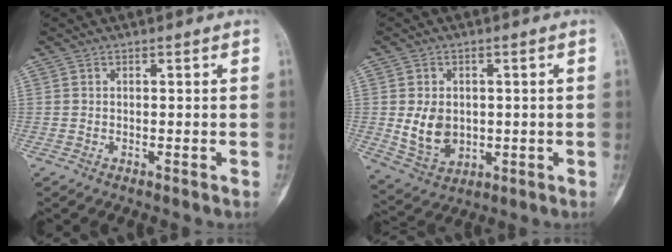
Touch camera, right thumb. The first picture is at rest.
{"total": 7.9, "force": [0.1, 6.0, 5.1], "torque": [-0.072, -0.009, 0.019]}